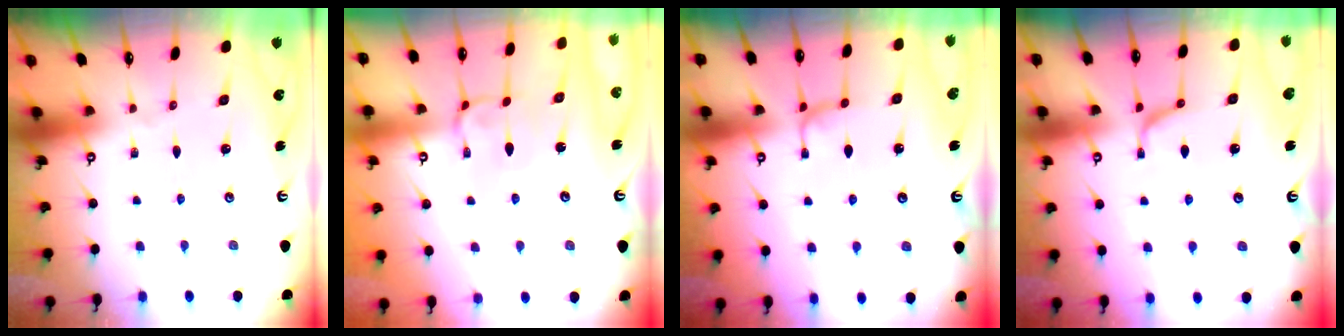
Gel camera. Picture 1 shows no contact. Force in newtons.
{"total": 0.8, "press": 0.4, "slide": 0.7}
{"total": 0.9, "press": 0.2, "slide": 0.8}
{"total": 0.0}